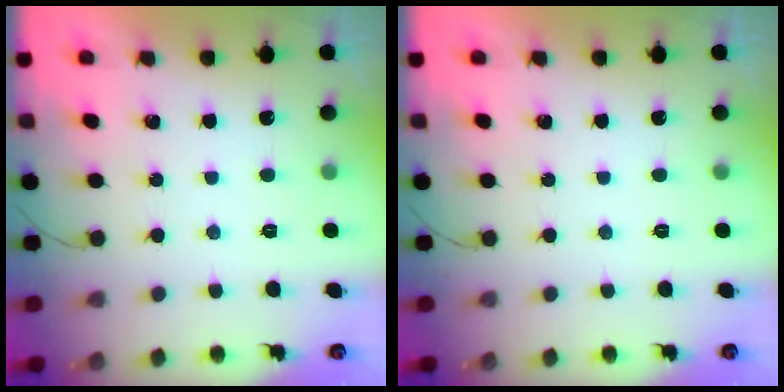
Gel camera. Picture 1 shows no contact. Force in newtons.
{"total": 0.0}